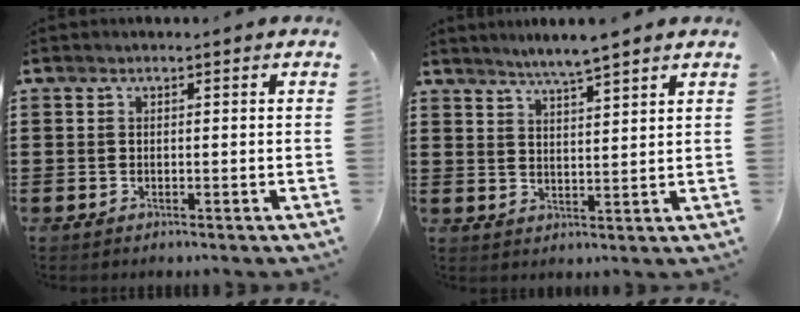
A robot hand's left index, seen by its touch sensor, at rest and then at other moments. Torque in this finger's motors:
{"motor_torque": [0.26, 0.07, 0.33, 0.06]}